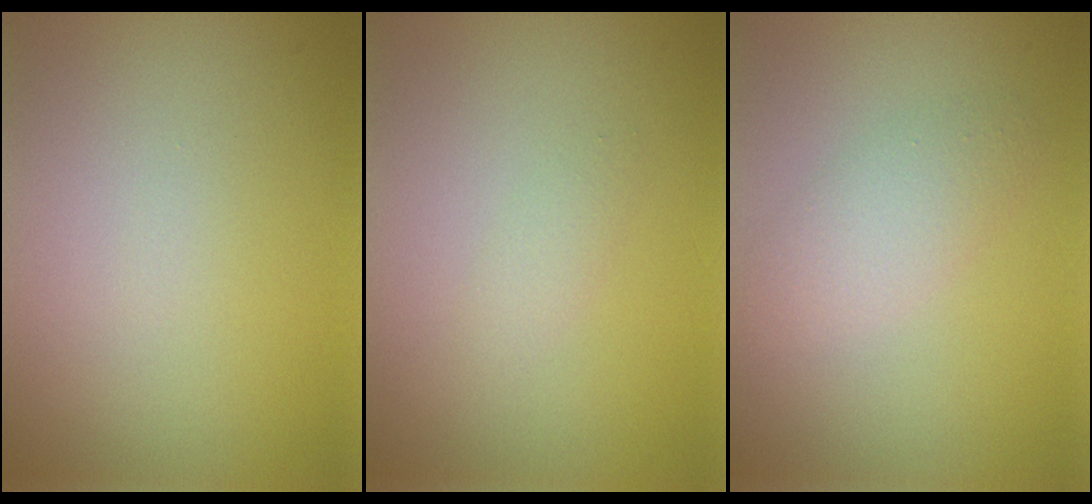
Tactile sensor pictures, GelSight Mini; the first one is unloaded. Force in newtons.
{"total": 0.8, "press": 0.8, "slide": 0.1}
{"total": 2.2, "press": 2.2, "slide": 0.2}